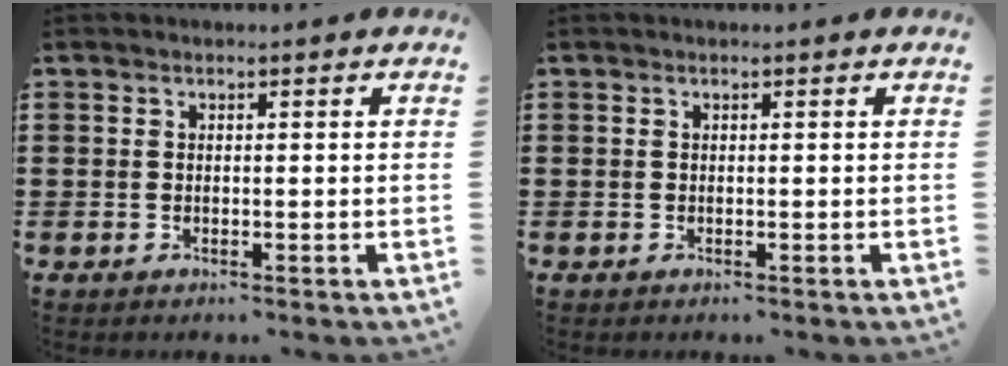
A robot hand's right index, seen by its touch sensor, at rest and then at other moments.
{"total": 0.0}